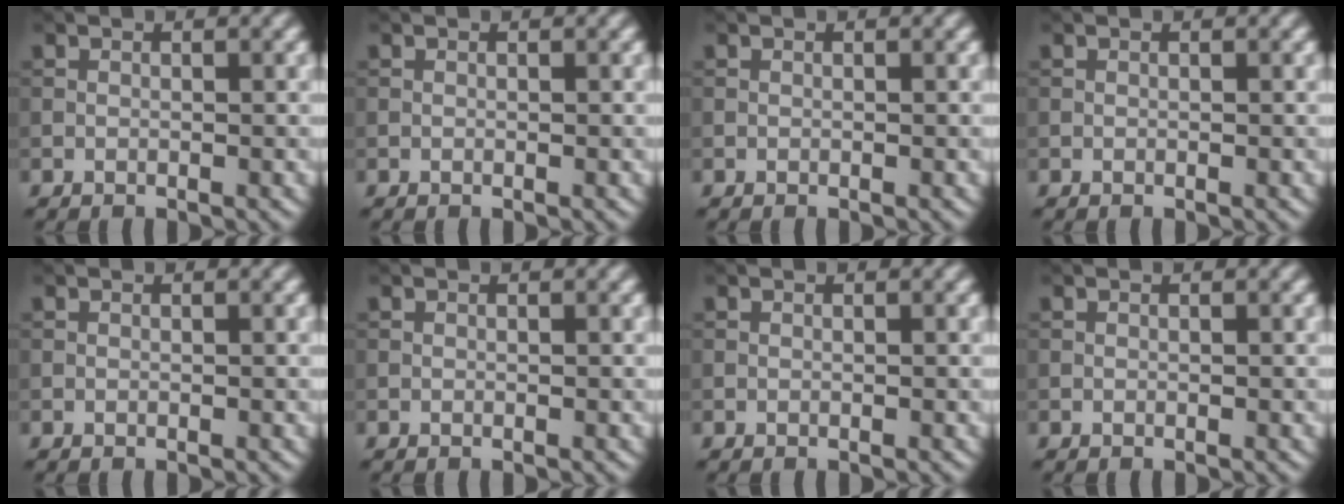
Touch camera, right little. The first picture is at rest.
{"total": 0.0}
{"total": 0.0}
{"total": 0.0}
{"total": 0.0}
{"total": 0.0}
{"total": 0.0}
{"total": 0.0}